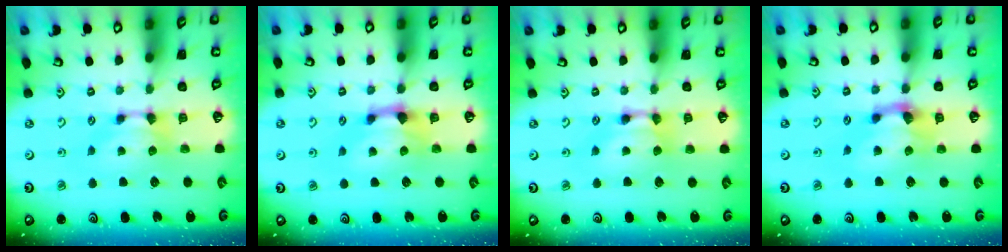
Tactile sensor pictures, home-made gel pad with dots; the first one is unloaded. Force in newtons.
{"total": 1.7, "press": 1.1, "slide": 1.3}
{"total": 2.0, "press": 2.0, "slide": 0.1}
{"total": 2.3, "press": 1.4, "slide": 1.8}